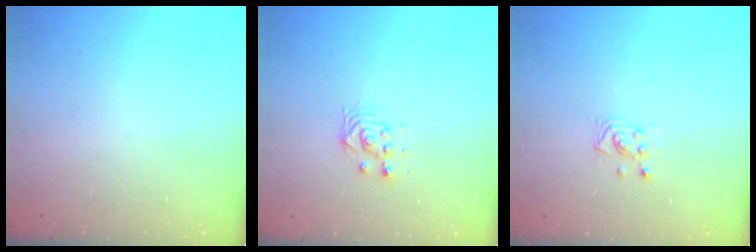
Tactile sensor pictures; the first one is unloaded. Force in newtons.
{"total": 3.5, "press": 3.5, "slide": 0.0}
{"total": 3.0, "press": 2.9, "slide": 0.5}